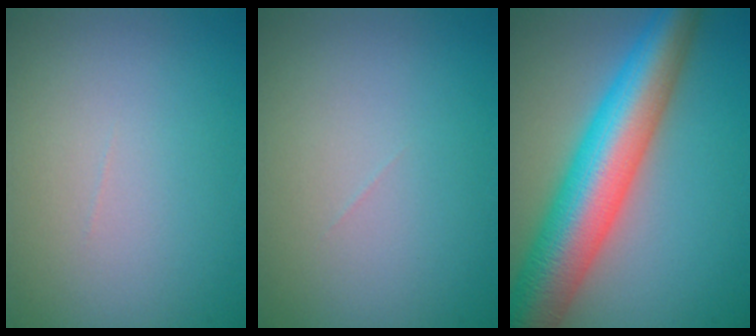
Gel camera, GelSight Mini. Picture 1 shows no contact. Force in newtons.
{"total": 0.0}
{"total": 11.2, "press": 11.2, "slide": 0.4}